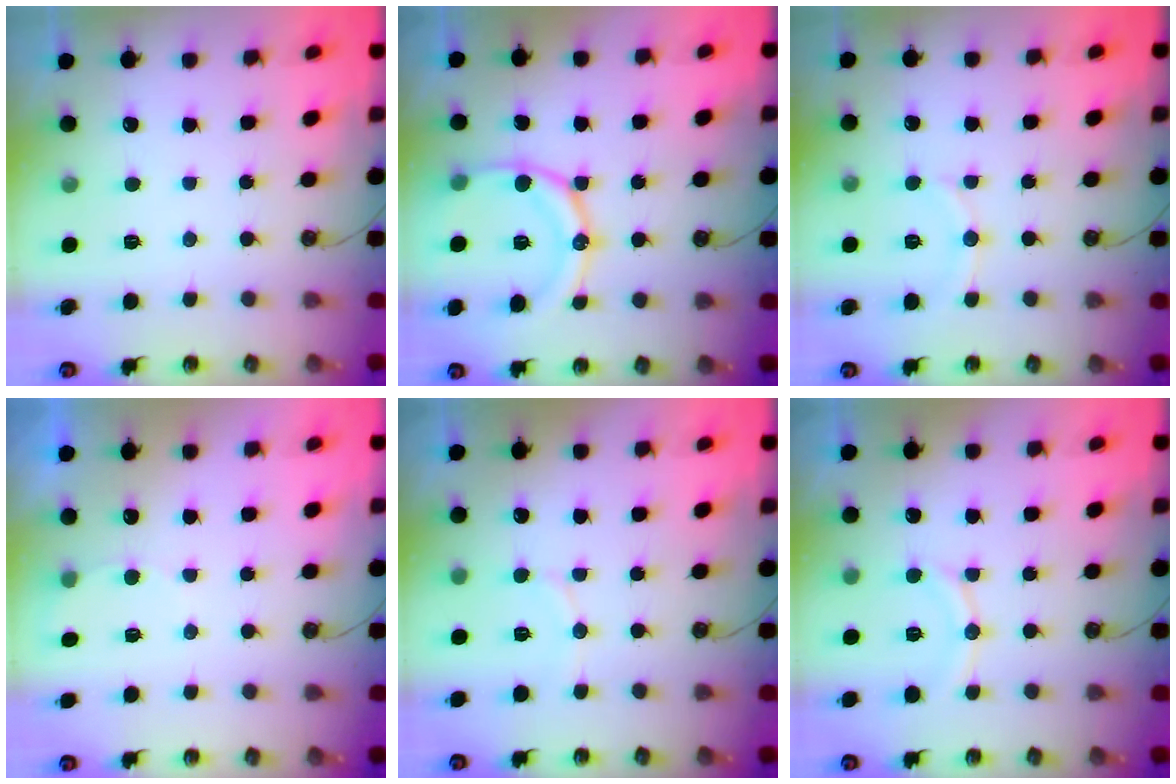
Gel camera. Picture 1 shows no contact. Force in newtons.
{"total": 14.2, "press": 14.2, "slide": 0.7}
{"total": 8.0, "press": 8.0, "slide": 0.6}
{"total": 3.6, "press": 3.4, "slide": 1.4}
{"total": 6.9, "press": 6.9, "slide": 0.7}
{"total": 8.0, "press": 8.0, "slide": 0.9}